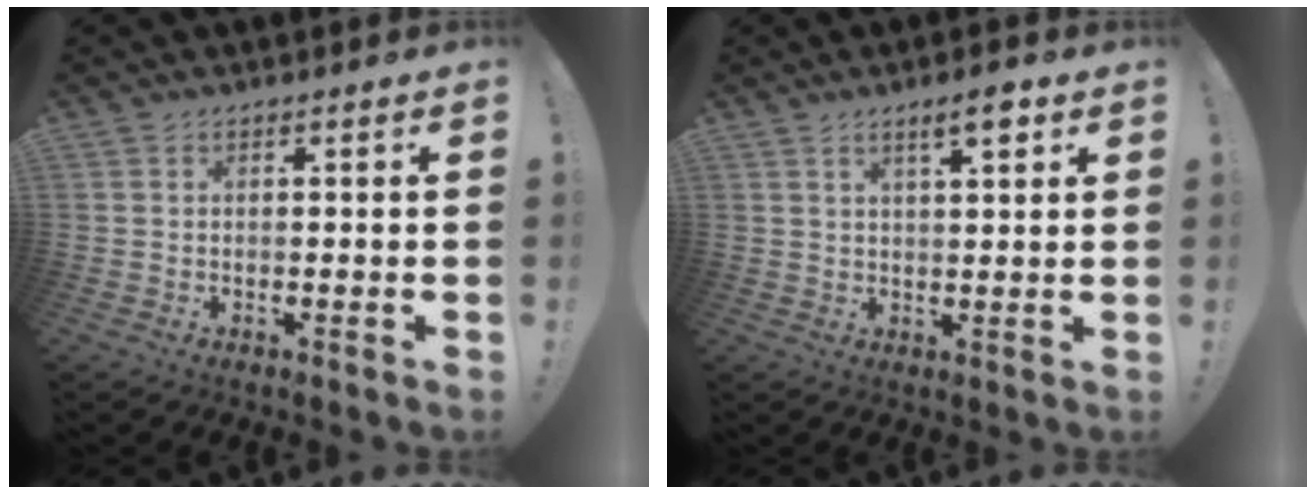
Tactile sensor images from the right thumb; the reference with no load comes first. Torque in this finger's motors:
{"motor_torque": [-0.16, -0.08, 0.04, 0.15, -0.05]}